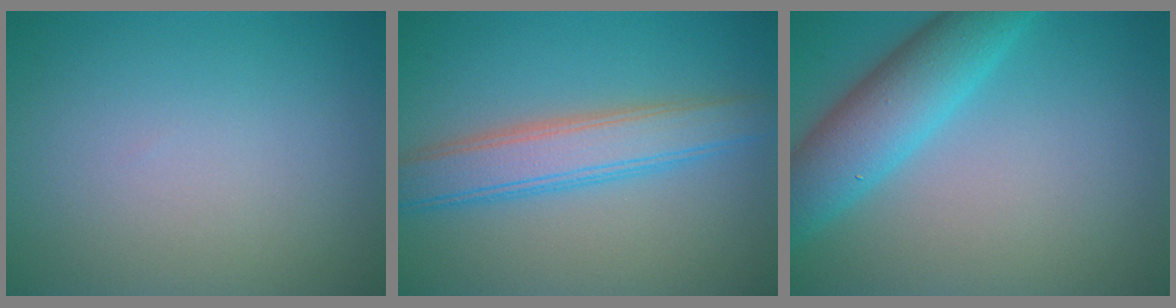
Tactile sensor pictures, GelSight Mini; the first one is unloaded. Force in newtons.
{"total": 4.9, "press": 4.9, "slide": 0.1}
{"total": 6.3, "press": 6.3, "slide": 0.3}